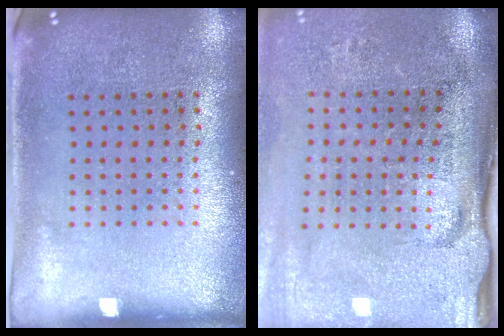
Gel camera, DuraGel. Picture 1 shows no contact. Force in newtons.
{"total": 4.4, "press": 3.6, "slide": 2.6}